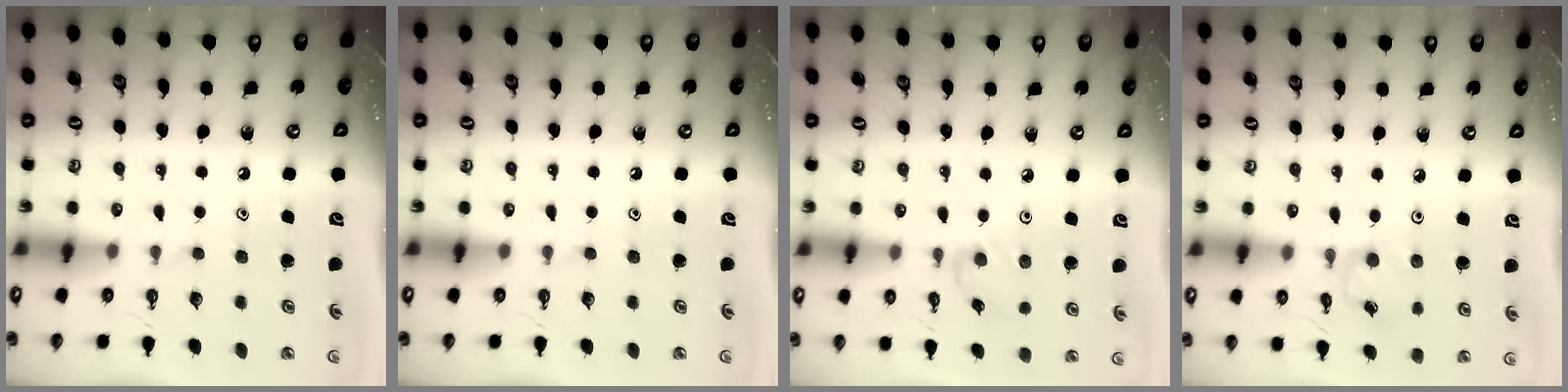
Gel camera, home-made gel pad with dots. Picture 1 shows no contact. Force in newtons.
{"total": 0.0}
{"total": 2.1, "press": 2.1, "slide": 0.4}
{"total": 2.8, "press": 2.8, "slide": 0.4}